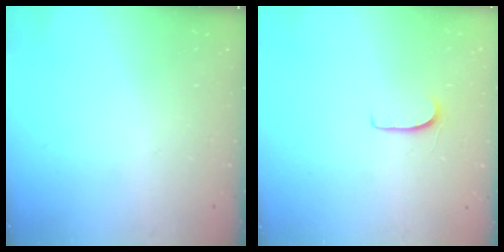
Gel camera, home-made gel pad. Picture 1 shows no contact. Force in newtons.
{"total": 5.9, "press": 5.9, "slide": 0.4}